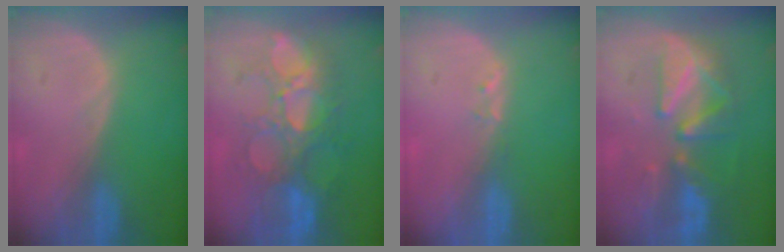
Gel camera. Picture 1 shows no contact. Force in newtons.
{"total": 11.0, "press": 9.5, "slide": 5.5}
{"total": 1.0, "press": 0.9, "slide": 0.5}
{"total": 8.6, "press": 8.1, "slide": 2.7}